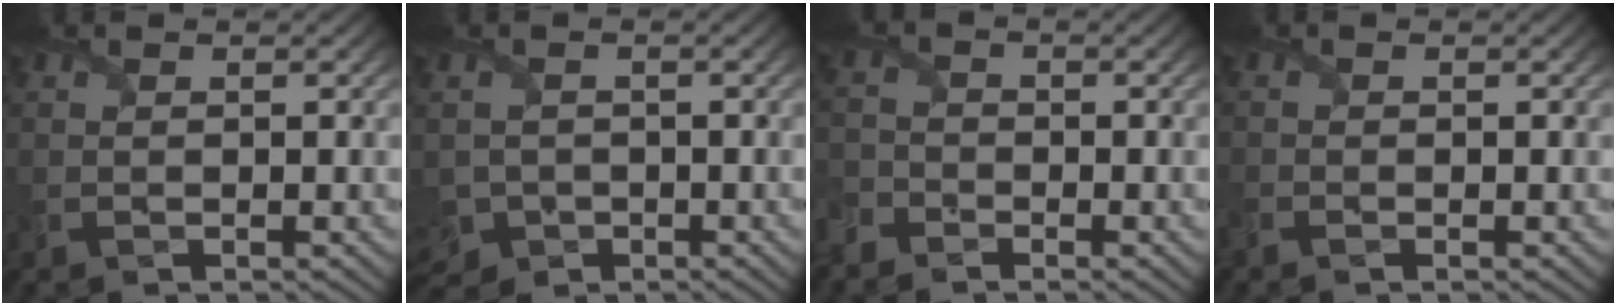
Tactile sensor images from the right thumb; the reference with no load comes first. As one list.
[{"total": 3.6, "force": [-1.6, 3.0, 1.1], "torque": [-0.035, -0.017, -0.033]}, {"total": 3.1, "force": [-2.6, 1.6, 0.7], "torque": [-0.026, -0.008, -0.070]}, {"total": 1.4, "force": [-1.2, 0.5, 0.4], "torque": [-0.016, -0.010, -0.031]}]